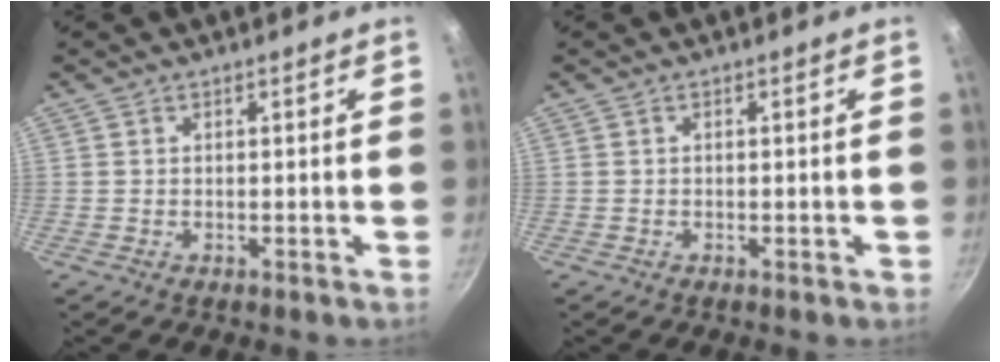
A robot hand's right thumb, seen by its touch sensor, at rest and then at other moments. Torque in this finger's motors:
{"motor_torque": [-0.38, -0.07, -0.27, 0.08, -0.06]}